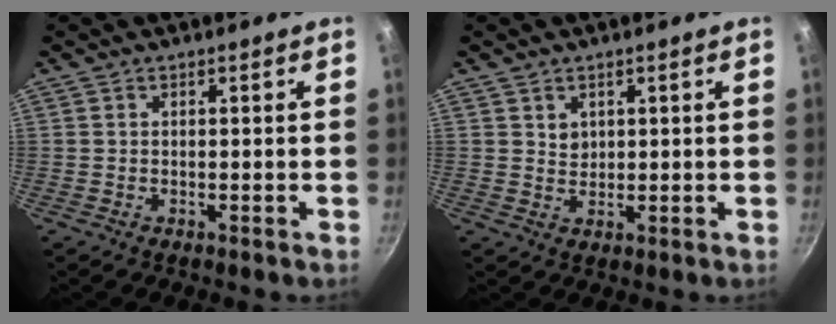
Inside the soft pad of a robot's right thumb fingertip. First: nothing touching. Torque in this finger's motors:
{"motor_torque": [-0.07, -0.15, 0.19, 0.04, -0.03]}